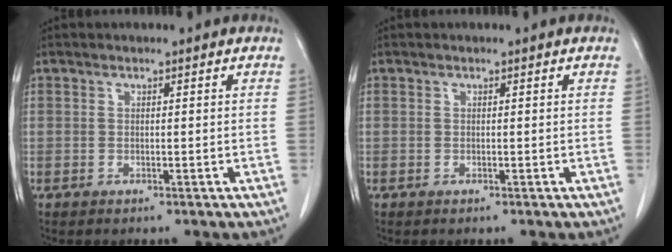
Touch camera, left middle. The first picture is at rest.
{"total": 0.0}